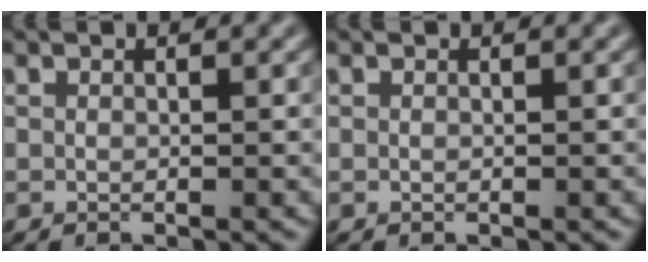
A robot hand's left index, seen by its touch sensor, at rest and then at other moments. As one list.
[{"total": 0.0}]